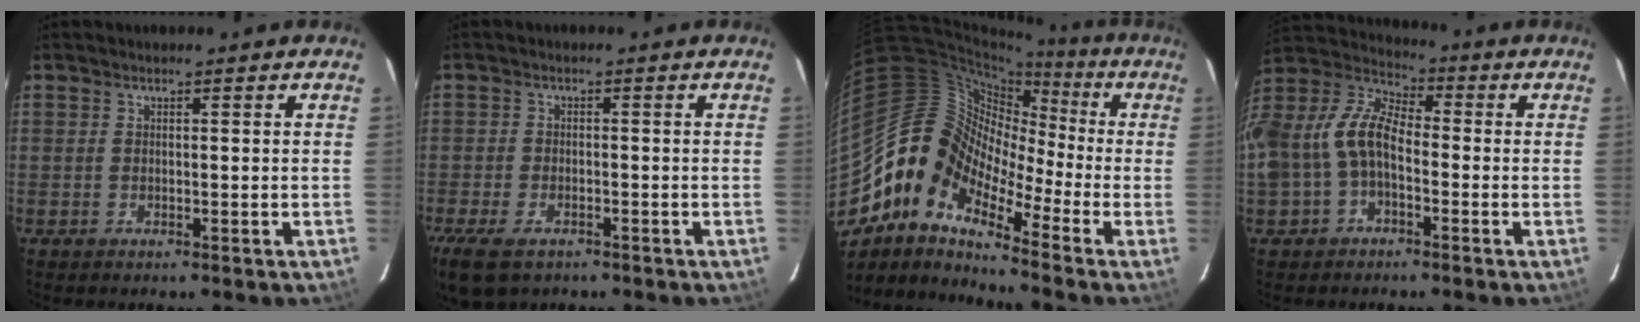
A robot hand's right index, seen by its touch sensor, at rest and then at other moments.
{"total": 9.1, "force": [-6.0, 4.6, 5.1], "torque": [-0.133, -0.032, -0.111]}
{"total": 11.2, "force": [-6.8, 7.1, 5.4], "torque": [-0.089, 0.021, -0.164]}
{"total": 15.2, "force": [-3.5, 9.5, 11.4], "torque": [-0.251, 0.015, -0.071]}